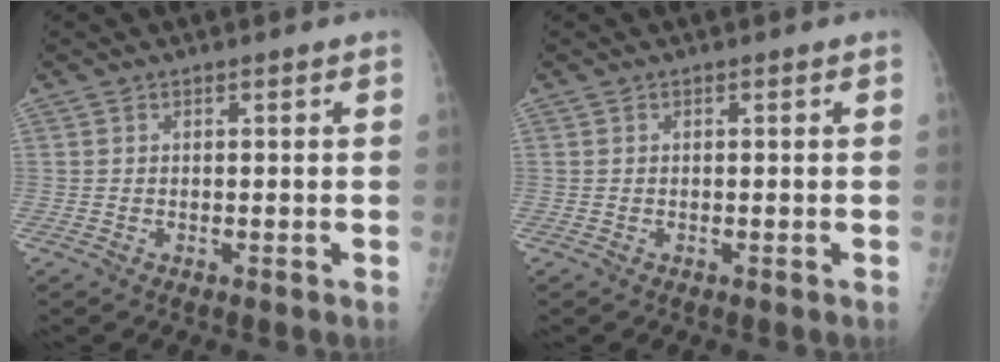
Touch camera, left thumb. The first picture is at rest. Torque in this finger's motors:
{"motor_torque": [-0.03, -0.02, 0.00, 0.00, 0.00]}